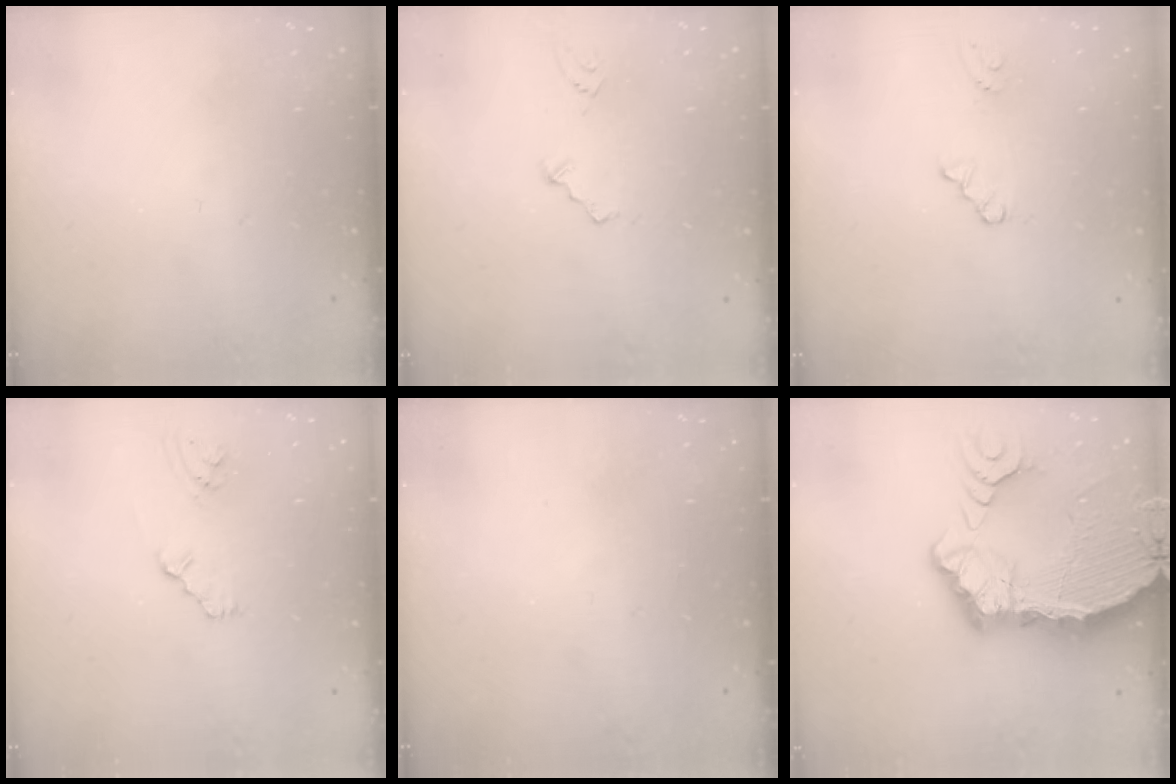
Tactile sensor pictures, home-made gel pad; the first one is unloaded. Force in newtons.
{"total": 2.5, "press": 2.2, "slide": 1.2}
{"total": 2.8, "press": 2.7, "slide": 0.4}
{"total": 2.1, "press": 2.1, "slide": 0.4}
{"total": 0.0}
{"total": 13.4, "press": 13.3, "slide": 1.6}